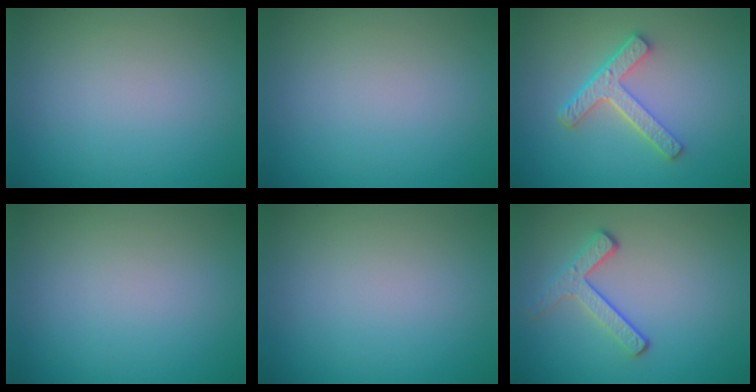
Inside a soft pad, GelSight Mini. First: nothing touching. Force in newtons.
{"total": 0.0}
{"total": 4.5, "press": 3.3, "slide": 3.0}
{"total": 0.0}
{"total": 0.0}
{"total": 2.9, "press": 2.3, "slide": 1.7}